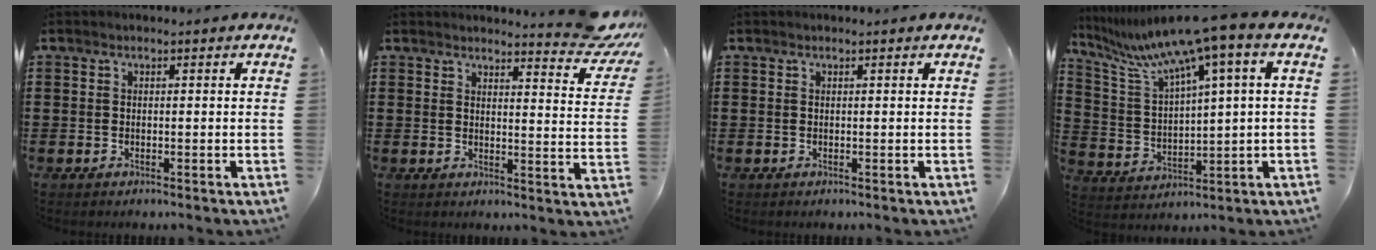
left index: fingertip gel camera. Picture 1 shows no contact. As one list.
[{"total": 5.7, "force": [5.2, 0.3, 2.4], "torque": [-0.033, -0.035, 0.087]}, {"total": 0.0}, {"total": 8.8, "force": [6.2, -0.2, 6.2], "torque": [-0.155, -0.047, 0.093]}]